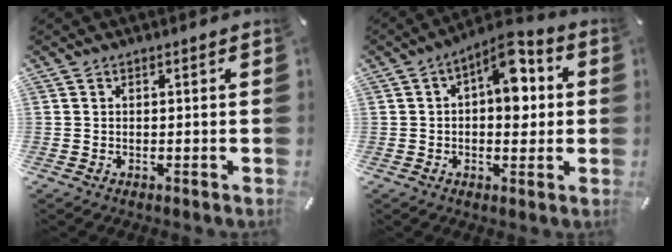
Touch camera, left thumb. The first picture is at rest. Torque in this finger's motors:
{"motor_torque": [0.34, 0.31, 0.74, 0.37, 0.04]}